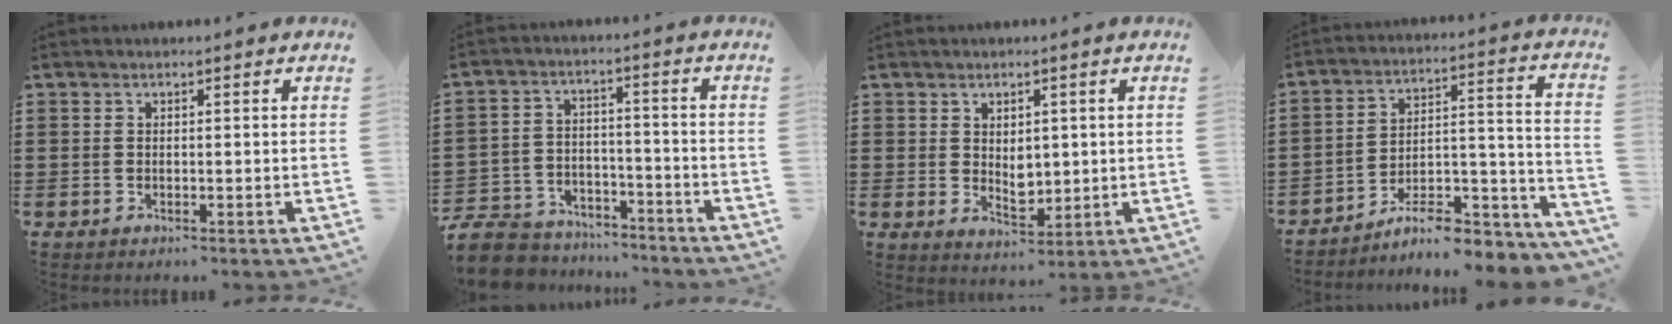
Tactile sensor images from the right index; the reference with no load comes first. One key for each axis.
{"total": 7.7, "fx": -7.3, "fy": 2.1, "fz": 0.8, "tx": -0.030, "ty": 0.016, "tz": -0.147}
{"total": 3.6, "fx": 0.9, "fy": 2.6, "fz": 2.3, "tx": -0.026, "ty": 0.000, "tz": 0.011}
{"total": 7.9, "fx": -6.6, "fy": 2.0, "fz": 3.8, "tx": -0.049, "ty": 0.010, "tz": -0.122}